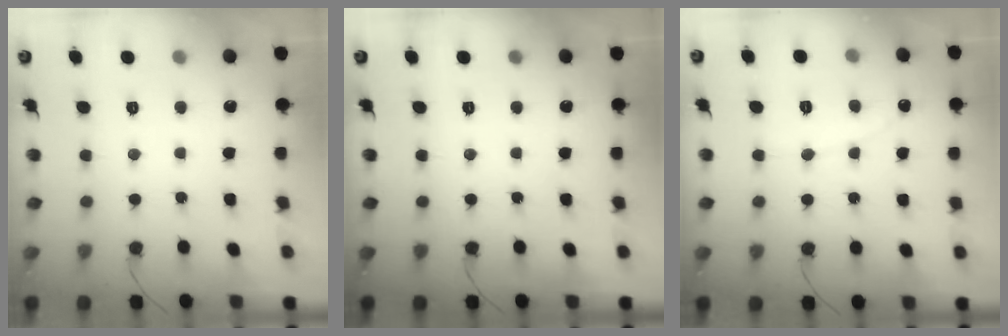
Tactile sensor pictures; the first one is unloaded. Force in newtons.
{"total": 0.0}
{"total": 2.9, "press": 2.9, "slide": 0.3}